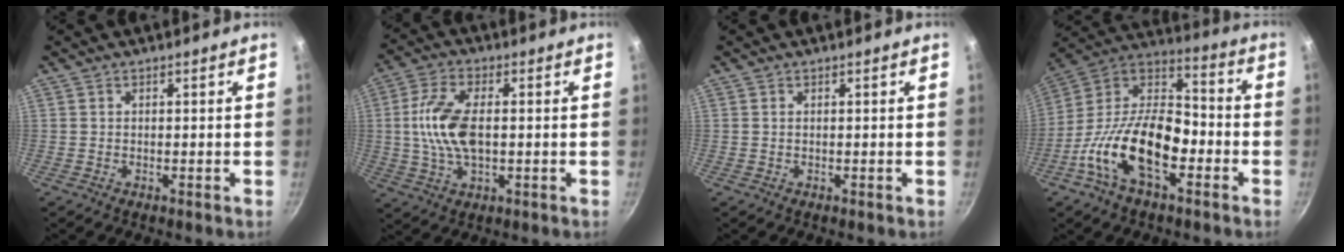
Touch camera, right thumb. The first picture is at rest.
{"total": 11.0, "force": [0.3, 5.5, 9.5], "torque": [-0.186, 0.012, 0.000]}
{"total": 0.0}
{"total": 20.8, "force": [-7.0, 11.0, 16.2], "torque": [-0.269, 0.055, -0.149]}